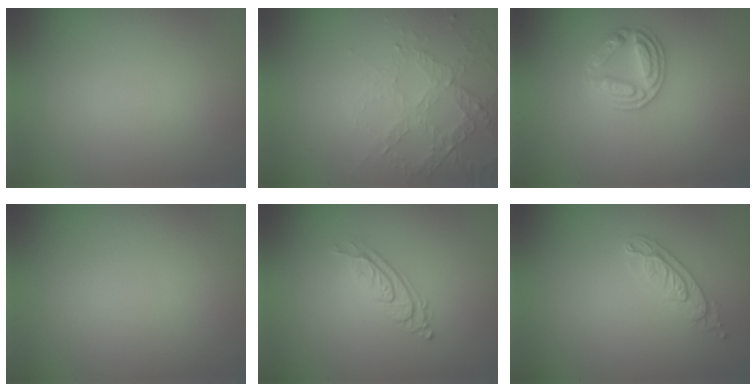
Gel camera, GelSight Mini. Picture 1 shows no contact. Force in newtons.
{"total": 3.2, "press": 2.9, "slide": 1.4}
{"total": 2.7, "press": 2.6, "slide": 0.7}
{"total": 0.0}
{"total": 2.8, "press": 2.0, "slide": 2.1}
{"total": 2.2, "press": 2.2, "slide": 0.3}